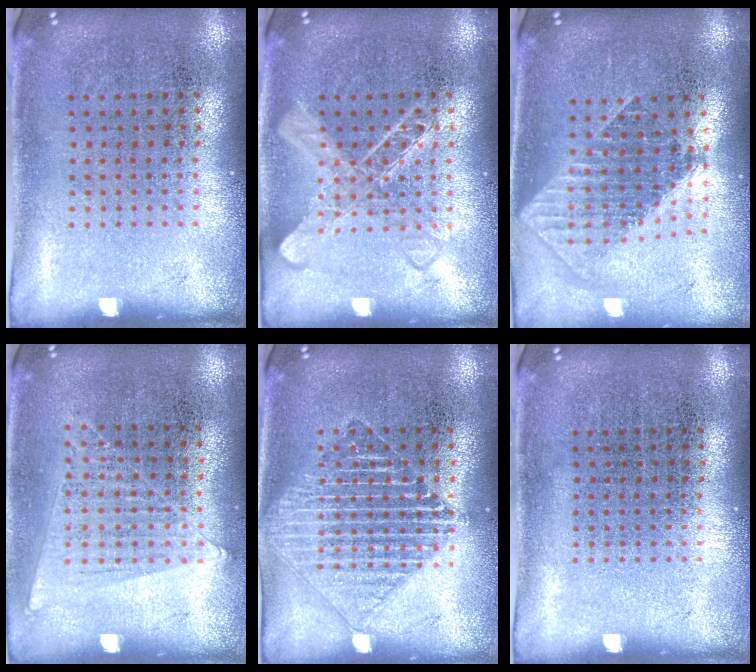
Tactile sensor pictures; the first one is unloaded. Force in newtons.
{"total": 2.5, "press": 2.4, "slide": 0.5}
{"total": 1.8, "press": 1.5, "slide": 1.1}
{"total": 1.0, "press": 0.9, "slide": 0.4}
{"total": 1.7, "press": 1.7, "slide": 0.2}
{"total": 0.0}